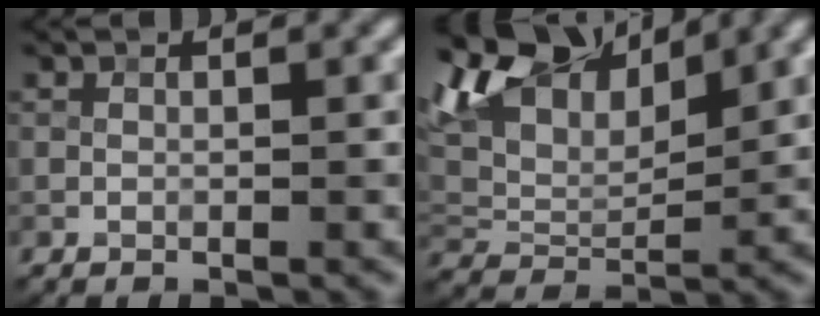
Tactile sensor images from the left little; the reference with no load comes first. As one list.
[{"total": 8.7, "force": [5.2, 4.4, 5.5], "torque": [-0.112, 0.017, 0.093]}]